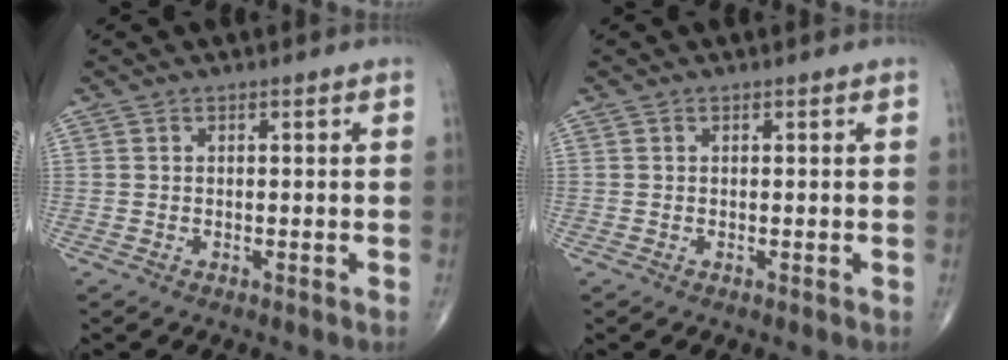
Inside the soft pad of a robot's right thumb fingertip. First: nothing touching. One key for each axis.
{"total": 0.0}